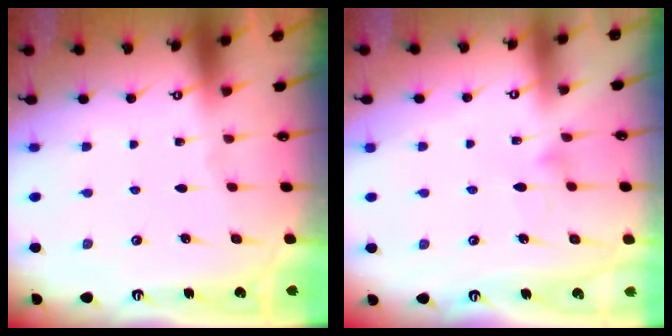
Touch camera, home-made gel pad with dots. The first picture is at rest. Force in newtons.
{"total": 4.5, "press": 4.5, "slide": 0.3}